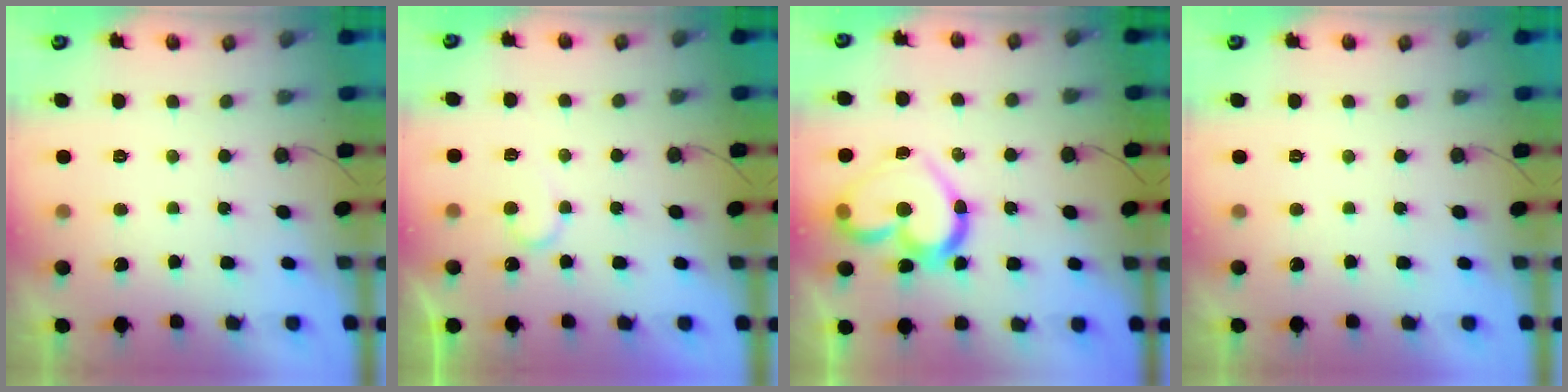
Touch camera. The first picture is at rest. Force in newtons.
{"total": 8.4, "press": 8.4, "slide": 0.7}
{"total": 17.8, "press": 17.7, "slide": 1.7}
{"total": 1.9, "press": 1.9, "slide": 0.0}